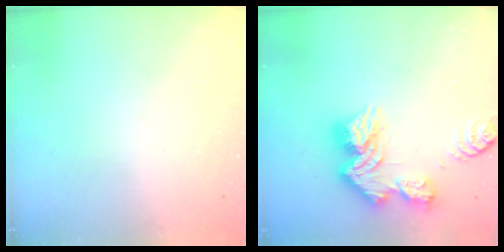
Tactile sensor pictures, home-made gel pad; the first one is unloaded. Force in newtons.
{"total": 13.2, "press": 13.2, "slide": 1.2}